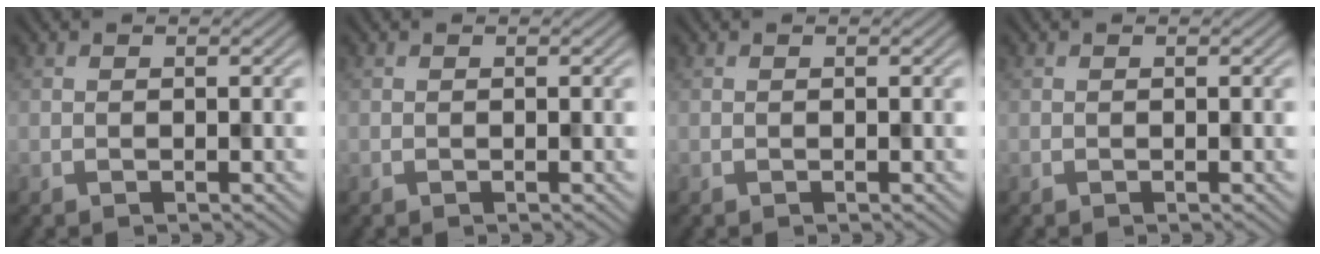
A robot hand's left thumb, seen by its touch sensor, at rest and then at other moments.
{"total": 0.0}
{"total": 0.0}
{"total": 0.0}